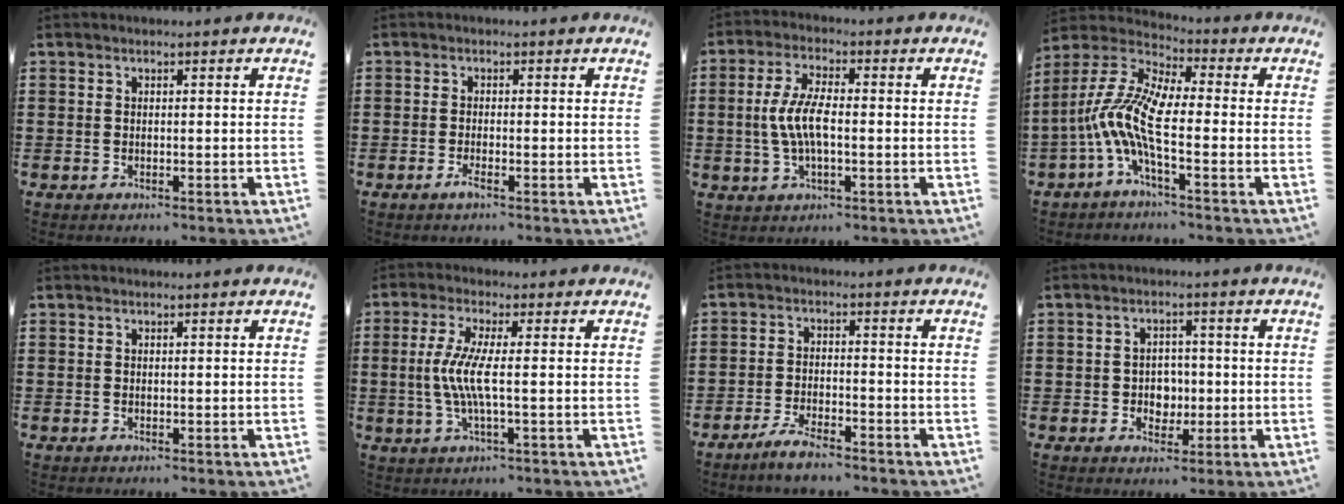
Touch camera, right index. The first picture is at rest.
{"total": 1.6, "force": [-0.9, 0.0, 1.3], "torque": [-0.036, -0.011, -0.021]}
{"total": 6.2, "force": [-0.7, 2.1, 5.8], "torque": [-0.130, -0.004, -0.020]}
{"total": 10.3, "force": [-2.7, 3.3, 9.4], "torque": [-0.235, -0.022, -0.060]}
{"total": 0.0}
{"total": 6.0, "force": [-0.5, 0.3, 6.0], "torque": [-0.137, -0.016, -0.021]}
{"total": 3.9, "force": [-3.5, 0.4, 1.6], "torque": [-0.042, 0.002, -0.073]}
{"total": 3.5, "force": [-0.6, 3.1, 1.5], "torque": [-0.031, 0.002, -0.016]}